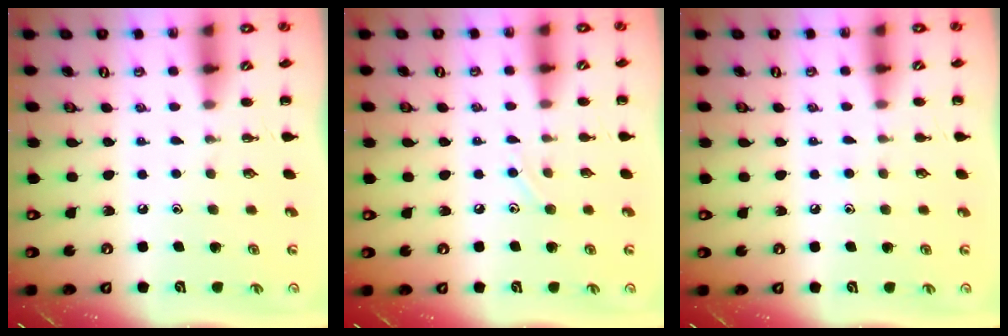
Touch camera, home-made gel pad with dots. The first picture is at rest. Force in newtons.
{"total": 5.8, "press": 5.5, "slide": 1.8}
{"total": 5.2, "press": 4.9, "slide": 1.7}